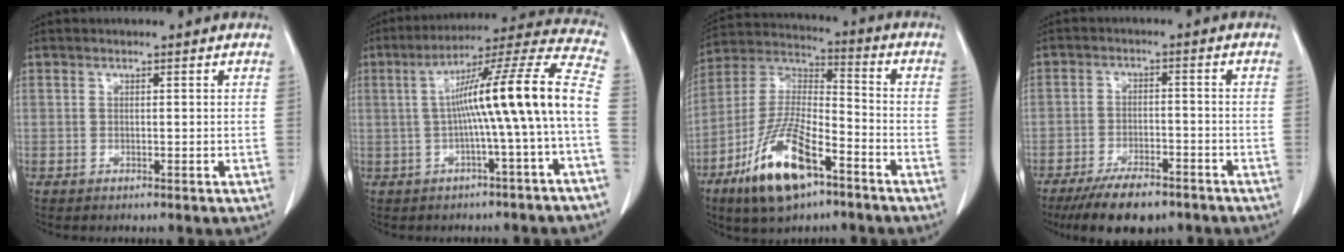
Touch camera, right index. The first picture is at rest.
{"total": 15.3, "force": [-1.2, -1.5, 15.2], "torque": [-0.222, 0.034, -0.025]}
{"total": 15.7, "force": [-8.7, 4.9, 12.2], "torque": [-0.252, -0.009, -0.157]}
{"total": 9.2, "force": [-7.1, 3.2, 4.9], "torque": [-0.079, -0.009, -0.116]}